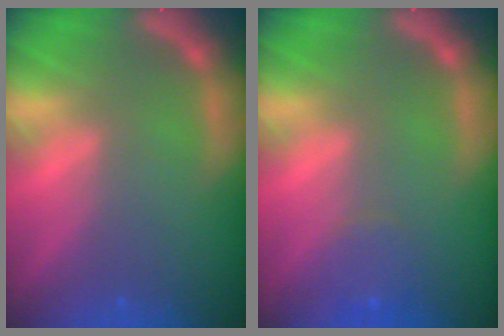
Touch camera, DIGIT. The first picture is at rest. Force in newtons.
{"total": 1.9}